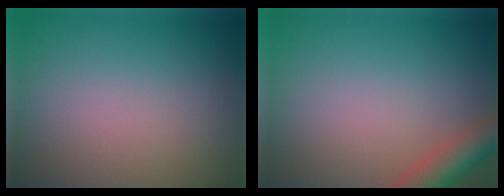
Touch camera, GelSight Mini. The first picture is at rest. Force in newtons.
{"total": 4.7, "press": 4.7, "slide": 0.4}